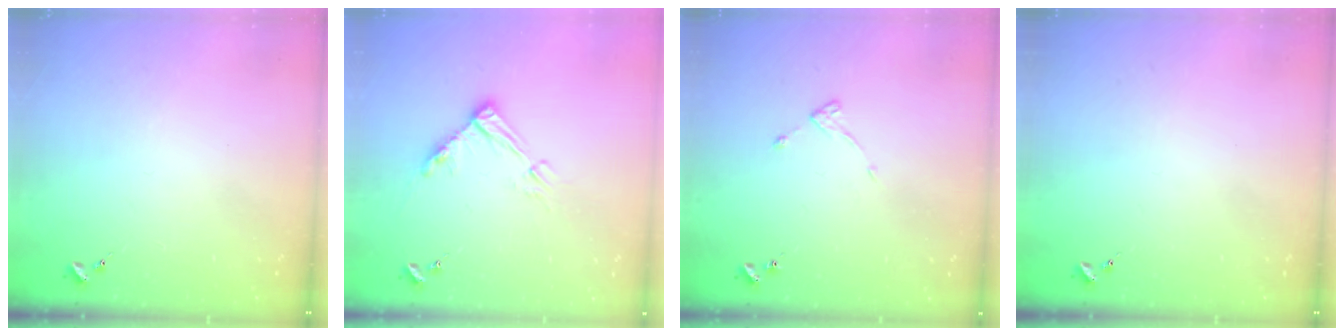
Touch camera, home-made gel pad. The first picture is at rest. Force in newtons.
{"total": 9.8, "press": 9.8, "slide": 1.0}
{"total": 3.6, "press": 3.6, "slide": 0.5}
{"total": 0.0}